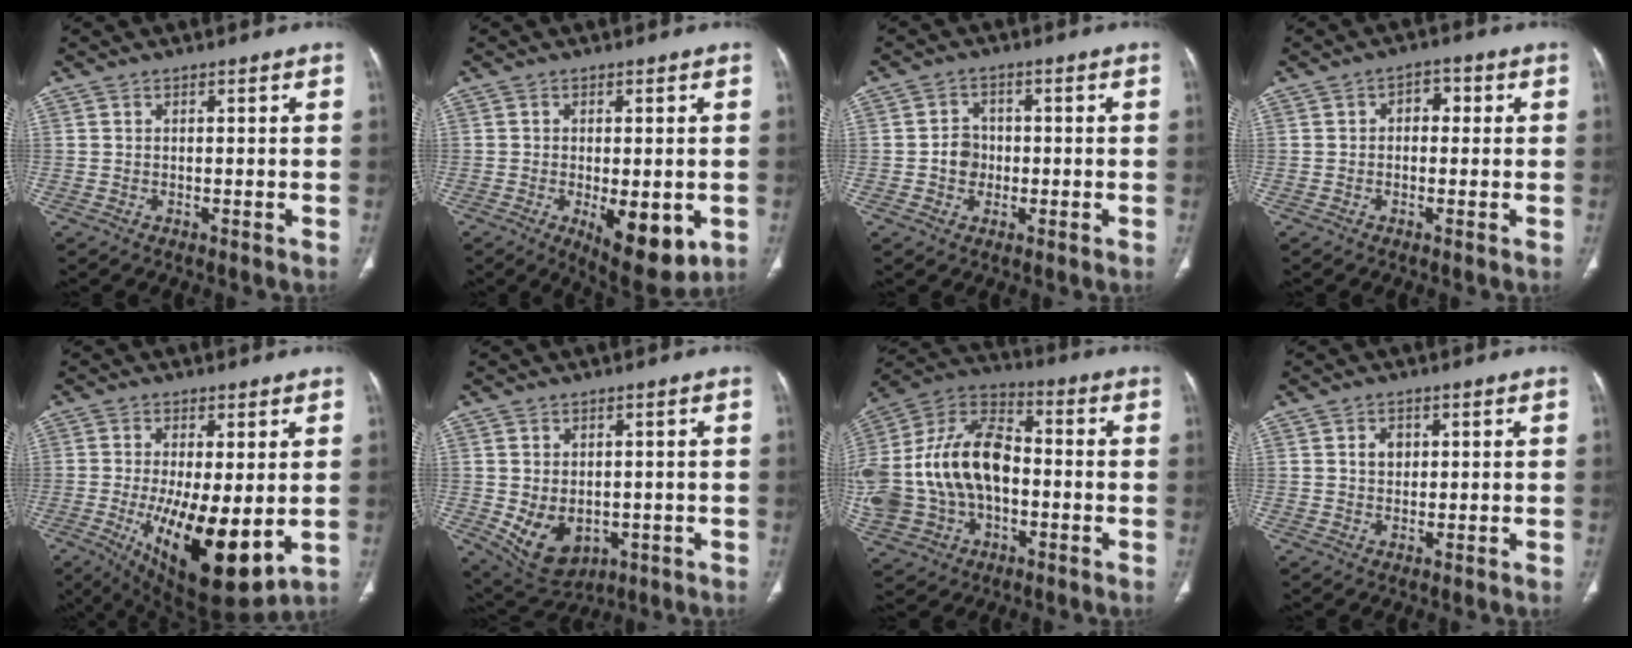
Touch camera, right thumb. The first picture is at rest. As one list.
[{"total": 11.3, "force": [-3.2, 4.9, 9.7], "torque": [-0.121, -0.016, -0.034]}, {"total": 4.2, "force": [-0.6, 3.7, 1.8], "torque": [-0.010, 0.009, -0.015]}, {"total": 3.5, "force": [0.4, 2.4, 2.4], "torque": [-0.012, 0.011, -0.002]}, {"total": 17.9, "force": [-3.3, 6.5, 16.3], "torque": [-0.266, -0.031, -0.029]}, {"total": 9.5, "force": [-1.8, 6.9, 6.4], "torque": [-0.090, -0.004, -0.005]}, {"total": 24.4, "force": [-1.8, 16.4, 18.0], "torque": [-0.373, 0.033, -0.027]}, {"total": 2.7, "force": [0.7, 2.1, 1.5], "torque": [-0.014, 0.000, 0.012]}]